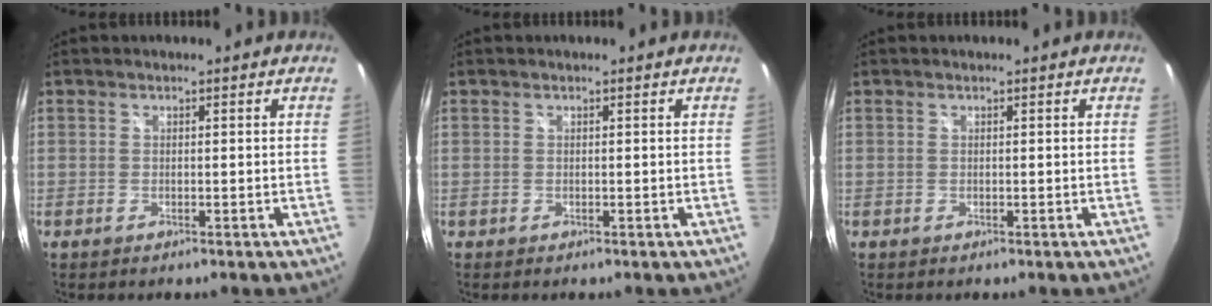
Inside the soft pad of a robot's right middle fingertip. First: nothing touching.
{"total": 0.0}
{"total": 0.0}